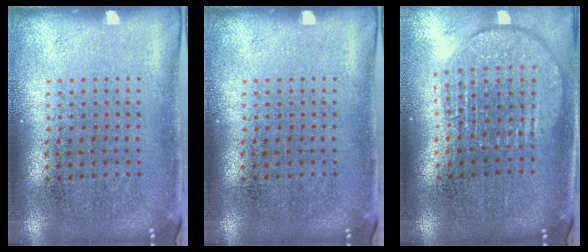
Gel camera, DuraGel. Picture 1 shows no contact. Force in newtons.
{"total": 0.0}
{"total": 1.9, "press": 1.5, "slide": 1.1}